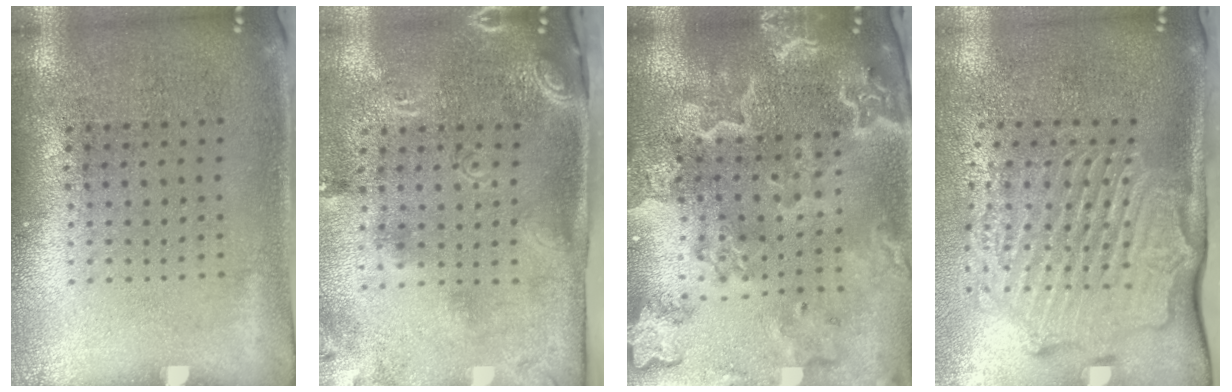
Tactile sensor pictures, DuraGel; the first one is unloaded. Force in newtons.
{"total": 2.8, "press": 1.9, "slide": 2.0}
{"total": 3.9, "press": 3.3, "slide": 2.0}
{"total": 3.0, "press": 2.3, "slide": 2.0}